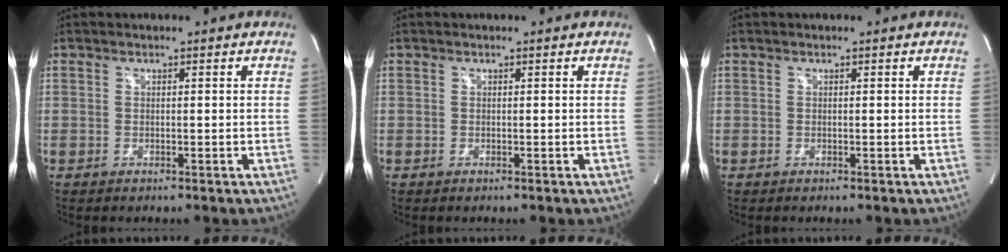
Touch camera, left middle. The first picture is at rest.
{"total": 0.0}
{"total": 0.0}